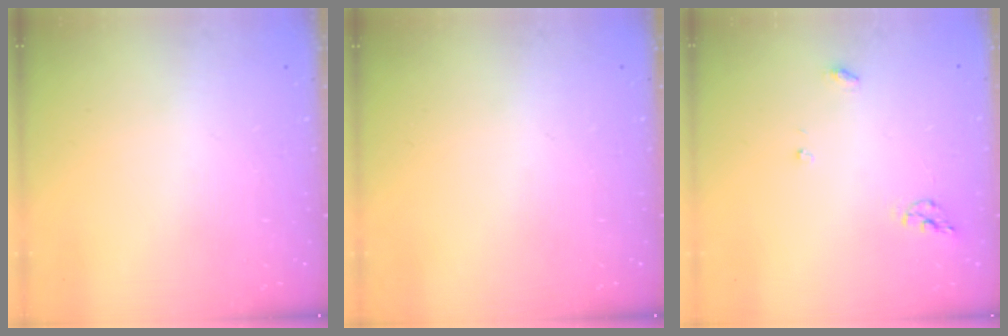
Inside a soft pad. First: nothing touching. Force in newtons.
{"total": 0.0}
{"total": 5.9, "press": 5.9, "slide": 0.6}